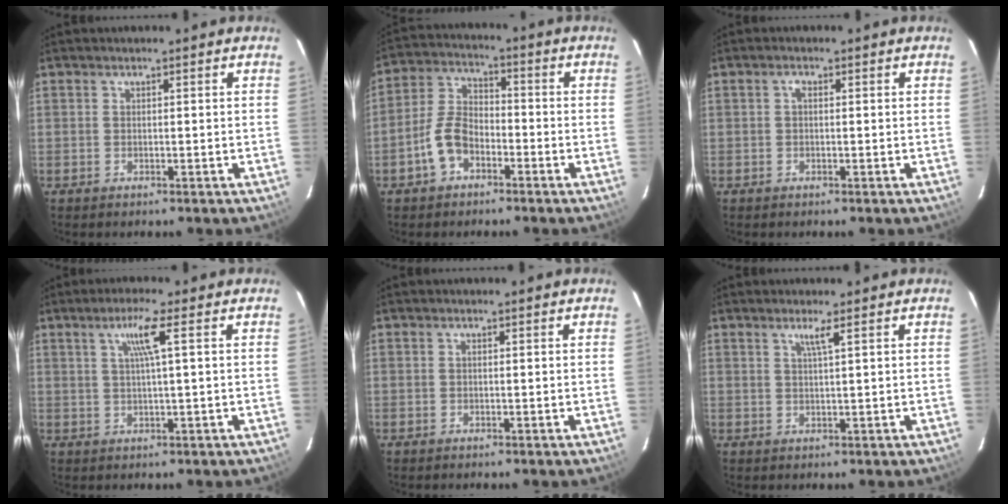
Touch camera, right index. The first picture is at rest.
{"total": 7.8, "force": [-3.9, 4.8, 4.7], "torque": [-0.104, 0.020, -0.075]}
{"total": 1.0, "force": [0.1, 0.5, 0.8], "torque": [-0.015, 0.006, -0.001]}
{"total": 4.5, "force": [1.5, -0.6, 4.2], "torque": [-0.075, 0.004, 0.029]}
{"total": 0.0}
{"total": 1.9, "force": [1.0, -0.6, 1.5], "torque": [-0.028, -0.003, 0.020]}